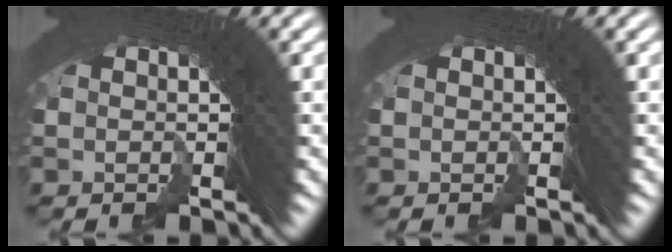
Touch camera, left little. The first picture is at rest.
{"total": 0.0}